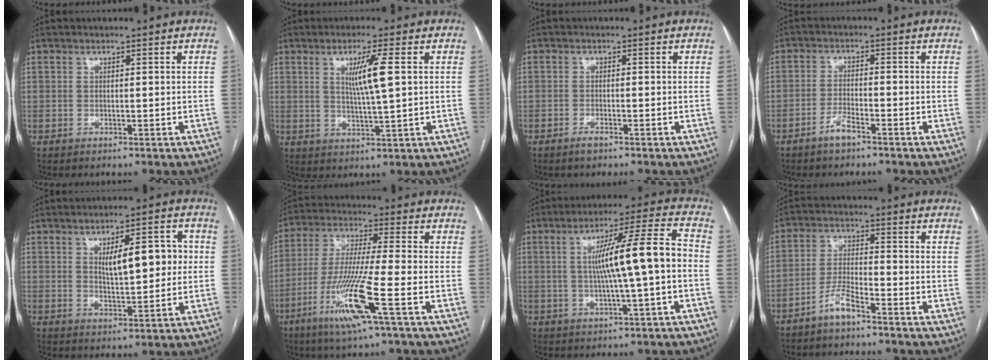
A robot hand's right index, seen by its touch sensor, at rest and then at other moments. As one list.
[{"total": 6.1, "force": [1.6, -0.4, 5.9], "torque": [-0.107, -0.005, 0.032]}, {"total": 1.4, "force": [-1.1, 0.2, 0.8], "torque": [-0.018, -0.001, -0.019]}, {"total": 3.1, "force": [-2.4, 0.5, 1.9], "torque": [-0.037, 0.002, -0.047]}, {"total": 8.4, "force": [1.6, 2.5, 7.8], "torque": [-0.117, 0.015, 0.030]}, {"total": 13.0, "force": [-5.5, -0.6, 11.7], "torque": [-0.241, -0.023, -0.108]}, {"total": 11.9, "force": [-0.4, -0.2, 11.9], "torque": [-0.190, 0.018, -0.006]}, {"total": 4.8, "force": [-3.7, 0.6, 3.0], "torque": [-0.065, 0.002, -0.074]}]